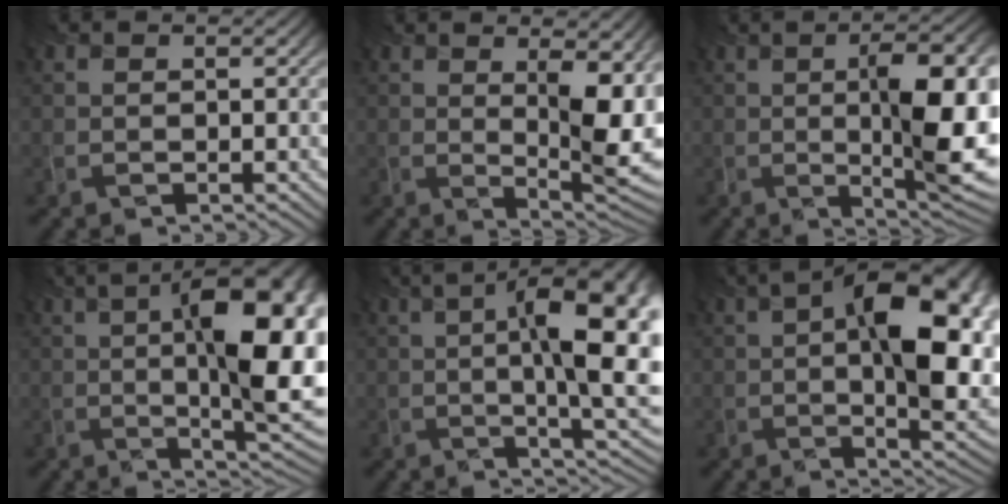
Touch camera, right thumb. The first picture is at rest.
{"total": 9.3, "force": [1.5, 2.8, 8.7], "torque": [-0.135, -0.002, 0.036]}
{"total": 11.8, "force": [-0.3, 2.5, 11.5], "torque": [-0.171, 0.003, 0.007]}
{"total": 16.0, "force": [1.1, 4.7, 15.3], "torque": [-0.202, 0.014, 0.017]}
{"total": 15.9, "force": [0.9, 4.4, 15.2], "torque": [-0.205, 0.011, 0.015]}
{"total": 16.7, "force": [1.8, 6.9, 15.2], "torque": [-0.202, 0.018, 0.022]}